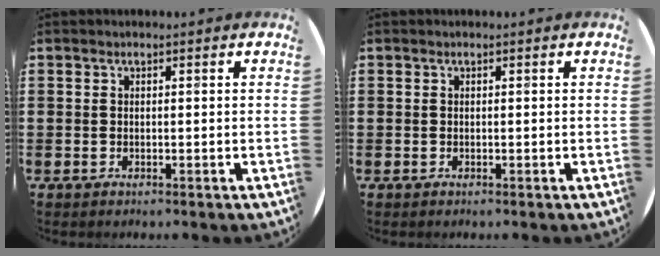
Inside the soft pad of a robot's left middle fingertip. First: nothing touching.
{"total": 0.0}